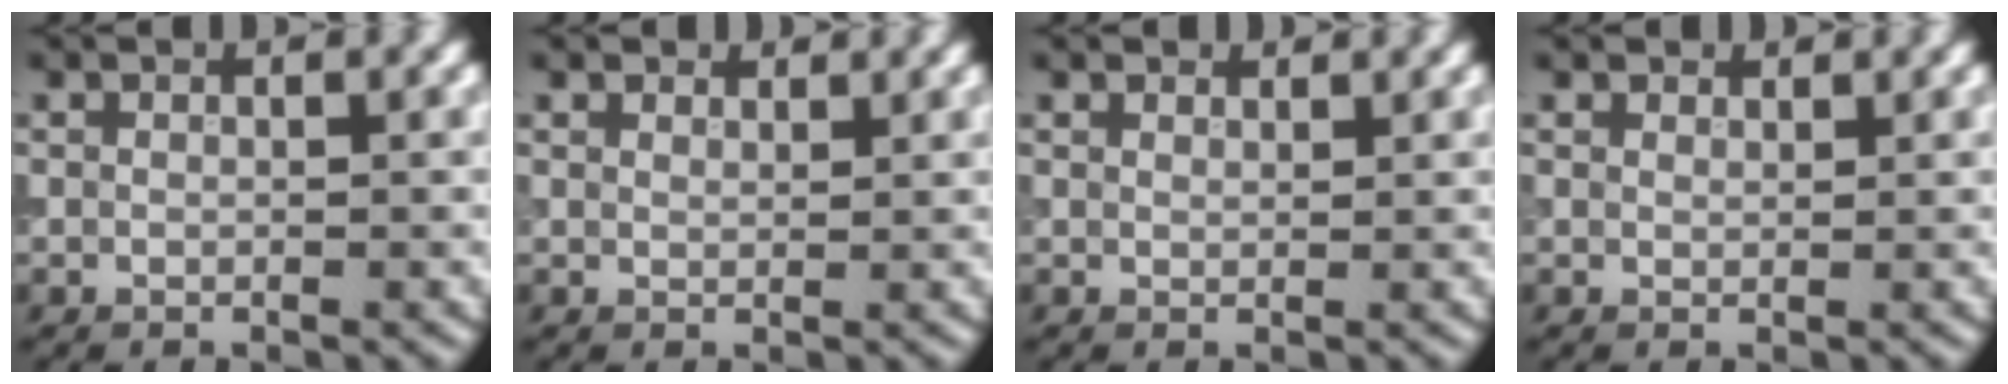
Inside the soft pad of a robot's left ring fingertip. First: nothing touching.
{"total": 2.2, "force": [1.9, 0.9, 0.5], "torque": [-0.013, -0.006, 0.036]}
{"total": 1.8, "force": [1.6, 0.7, 0.5], "torque": [-0.009, -0.006, 0.030]}
{"total": 1.5, "force": [1.4, 0.6, 0.3], "torque": [-0.008, -0.002, 0.017]}